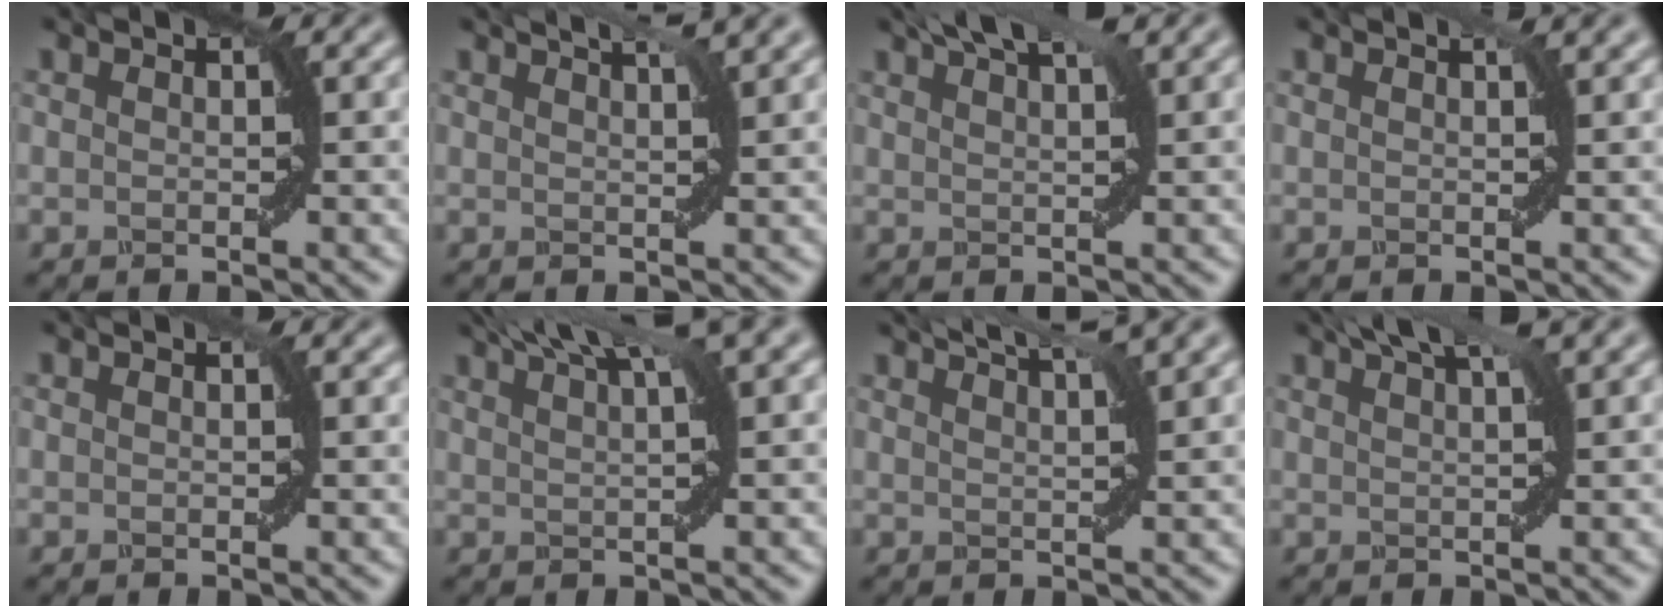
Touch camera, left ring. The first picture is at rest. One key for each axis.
{"total": 5.0, "fx": 3.4, "fy": 1.6, "fz": 3.4, "tx": -0.030, "ty": 0.029, "tz": 0.017}
{"total": 4.9, "fx": 3.3, "fy": 1.2, "fz": 3.5, "tx": -0.046, "ty": 0.024, "tz": 0.036}
{"total": 1.4, "fx": 0.9, "fy": 0.4, "fz": 1.1, "tx": -0.016, "ty": 0.004, "tz": 0.007}
{"total": 0.0}
{"total": 6.8, "fx": 4.6, "fy": 1.3, "fz": 4.8, "tx": -0.058, "ty": 0.030, "tz": 0.049}
{"total": 6.3, "fx": 4.7, "fy": 1.6, "fz": 4.0, "tx": -0.042, "ty": 0.033, "tz": 0.033}
{"total": 5.2, "fx": 3.4, "fy": 1.2, "fz": 3.8, "tx": -0.046, "ty": 0.025, "tz": 0.034}